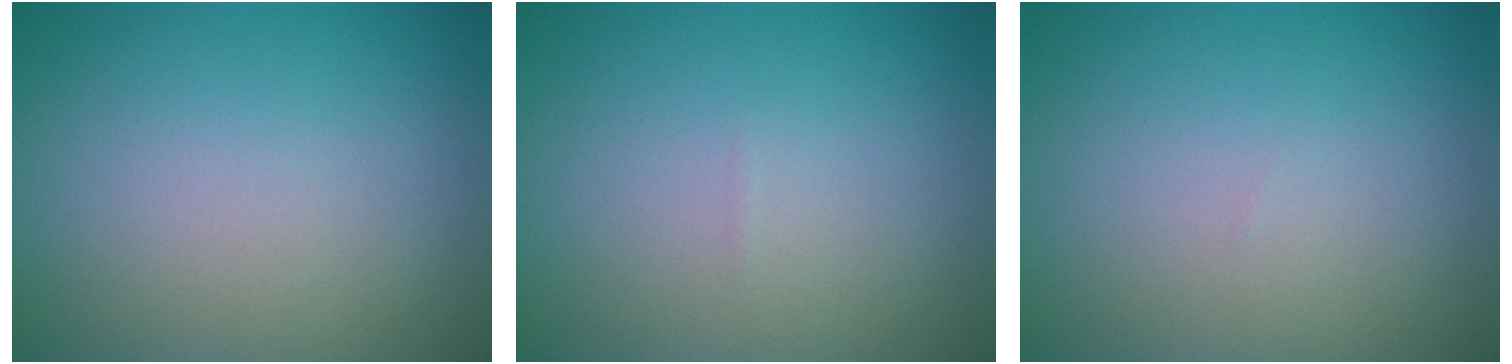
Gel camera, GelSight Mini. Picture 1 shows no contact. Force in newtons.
{"total": 0.0}
{"total": 0.0}